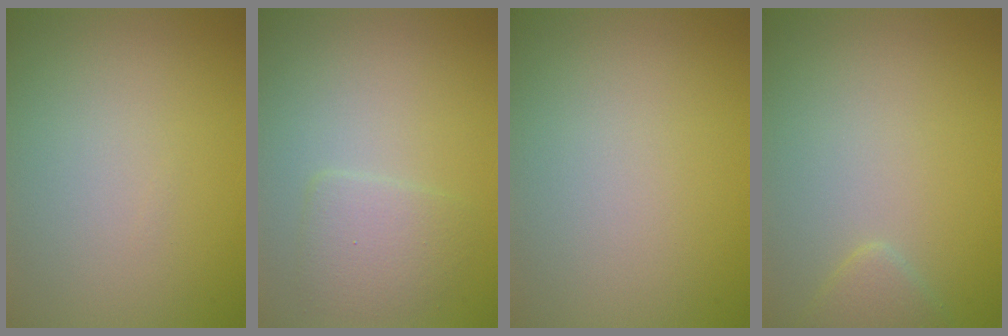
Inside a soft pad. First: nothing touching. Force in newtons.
{"total": 2.4, "press": 2.4, "slide": 0.0}
{"total": 0.0}
{"total": 1.5, "press": 1.5, "slide": 0.2}